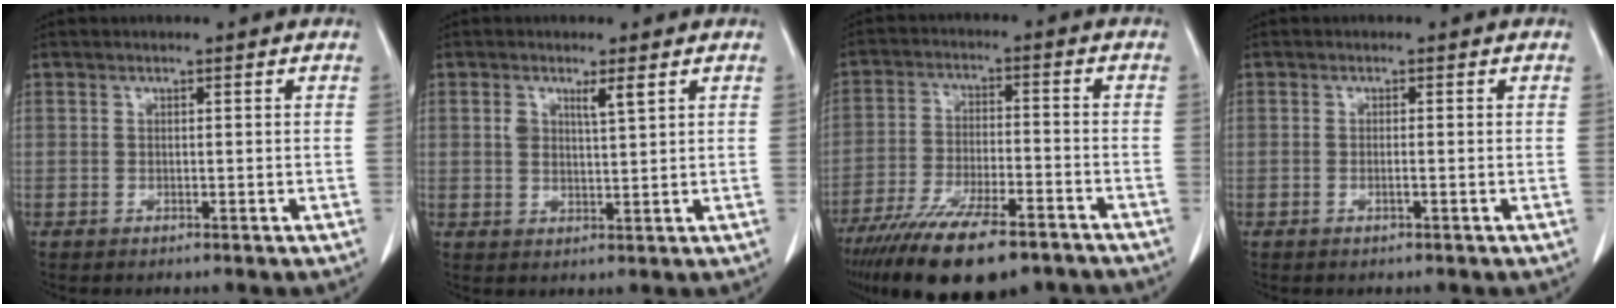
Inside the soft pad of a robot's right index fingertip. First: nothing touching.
{"total": 3.5, "force": [1.7, 0.7, 2.9], "torque": [-0.055, 0.003, 0.031]}
{"total": 18.0, "force": [-13.6, 4.4, 11.0], "torque": [-0.183, -0.021, -0.220]}
{"total": 0.9, "force": [-0.3, 0.0, 0.8], "torque": [-0.019, -0.001, -0.003]}